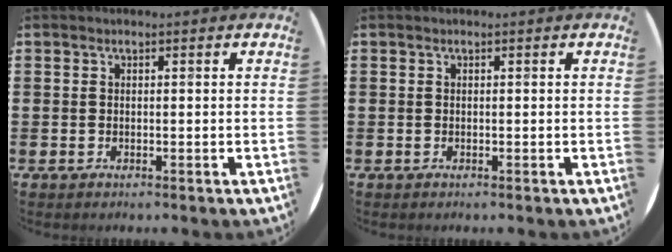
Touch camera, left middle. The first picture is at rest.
{"total": 0.0}